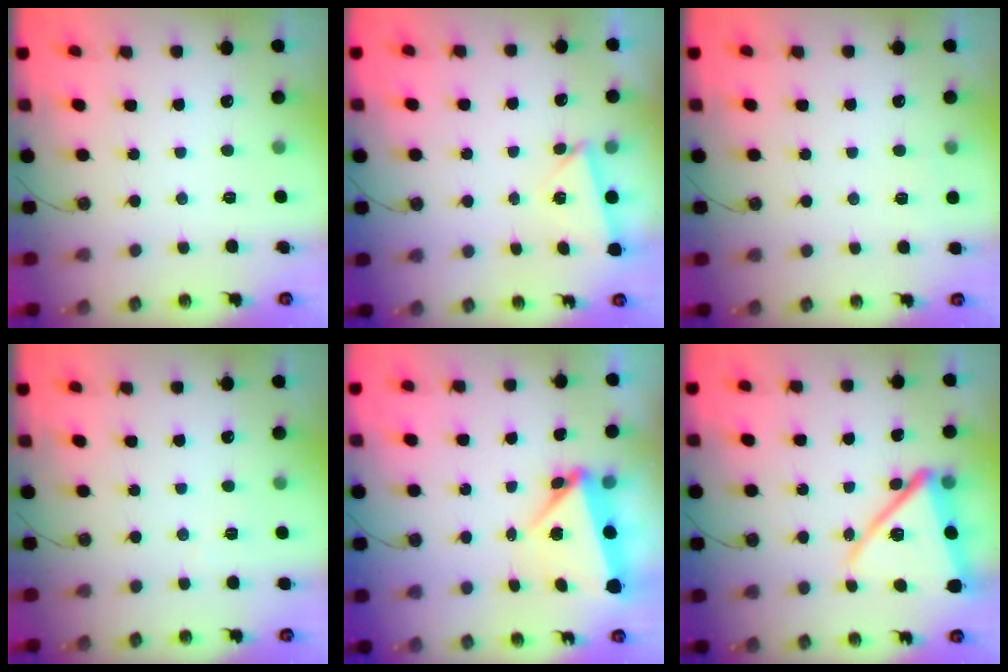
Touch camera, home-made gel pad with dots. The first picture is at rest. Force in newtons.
{"total": 2.9, "press": 2.8, "slide": 0.6}
{"total": 2.8, "press": 2.3, "slide": 1.5}
{"total": 2.5, "press": 2.3, "slide": 0.9}
{"total": 6.1, "press": 4.6, "slide": 4.1}
{"total": 17.3, "press": 17.3, "slide": 1.4}